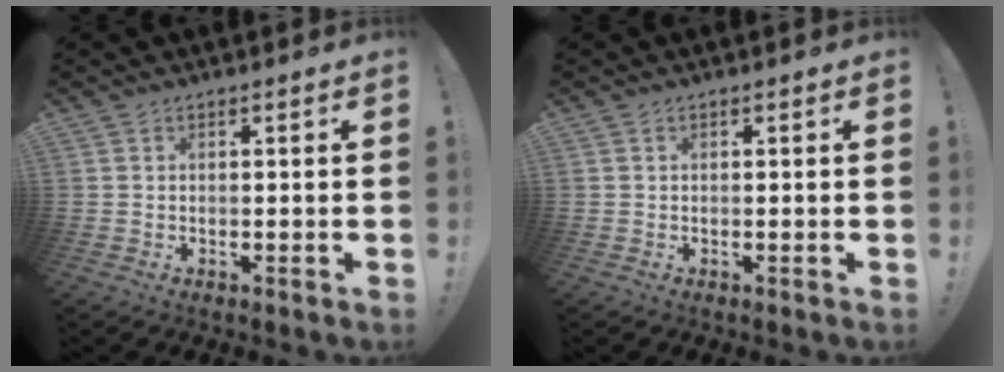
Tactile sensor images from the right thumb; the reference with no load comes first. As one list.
[{"total": 0.0}]